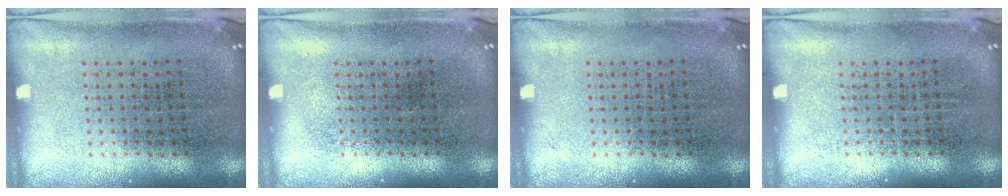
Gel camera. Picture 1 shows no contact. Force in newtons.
{"total": 0.0}
{"total": 0.0}
{"total": 0.0}